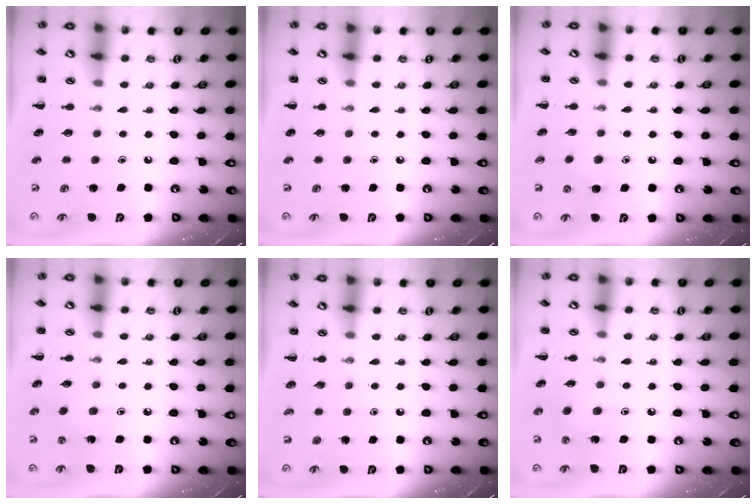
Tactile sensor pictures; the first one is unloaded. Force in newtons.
{"total": 0.0}
{"total": 3.8, "press": 3.4, "slide": 1.5}
{"total": 2.1, "press": 2.0, "slide": 0.6}
{"total": 0.0}
{"total": 3.0, "press": 2.8, "slide": 1.0}